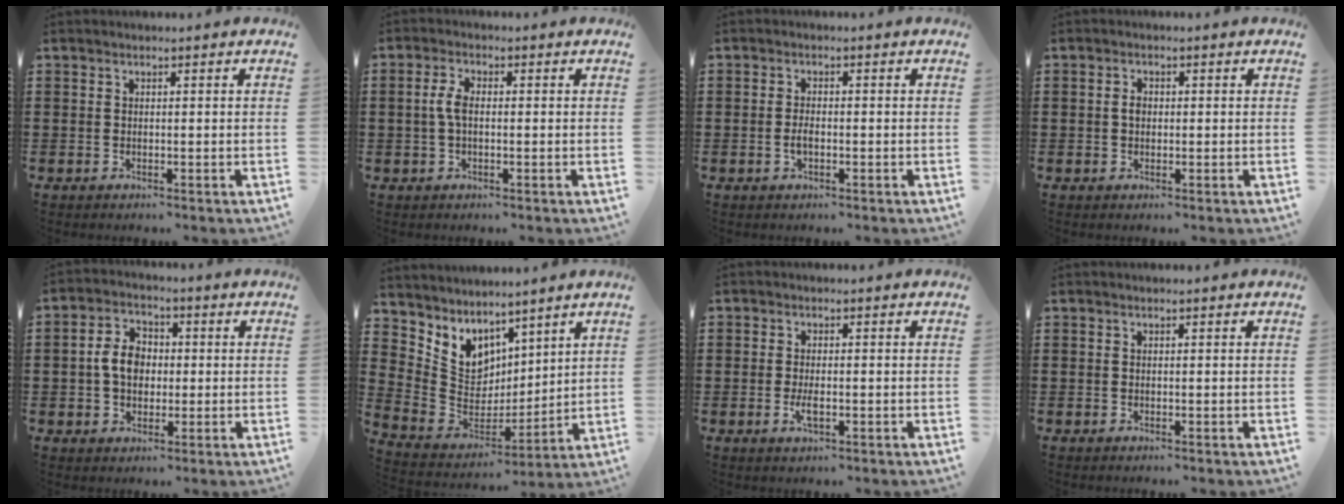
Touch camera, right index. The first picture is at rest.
{"total": 3.3, "force": [-0.1, 1.5, 3.0], "torque": [-0.073, -0.001, -0.008]}
{"total": 1.9, "force": [-0.5, 0.7, 1.7], "torque": [-0.031, 0.000, -0.009]}
{"total": 1.6, "force": [0.1, 1.1, 1.2], "torque": [-0.025, 0.007, 0.000]}
{"total": 6.0, "force": [-0.2, 4.4, 4.0], "torque": [-0.100, 0.011, -0.010]}
{"total": 6.4, "force": [3.8, 5.1, 0.7], "torque": [-0.060, -0.044, 0.075]}
{"total": 2.4, "force": [-0.6, 0.9, 2.1], "torque": [-0.047, -0.005, -0.012]}
{"total": 0.0}